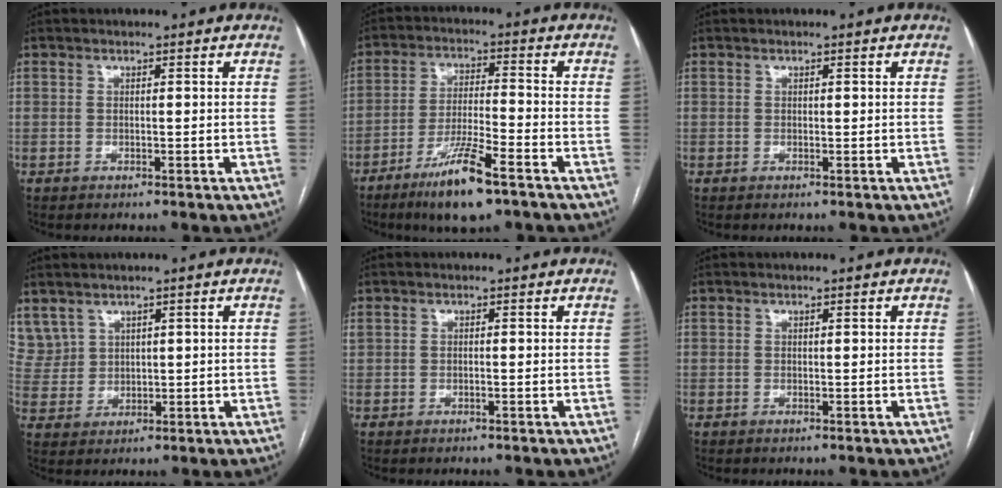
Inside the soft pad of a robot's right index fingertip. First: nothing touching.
{"total": 10.5, "force": [-6.6, 0.9, 8.1], "torque": [-0.155, -0.021, -0.118]}
{"total": 0.0}
{"total": 6.2, "force": [4.2, 4.5, 0.8], "torque": [-0.028, 0.016, 0.101]}
{"total": 0.6, "force": [0.0, 0.3, 0.5], "torque": [-0.018, 0.006, 0.005]}
{"total": 0.0}